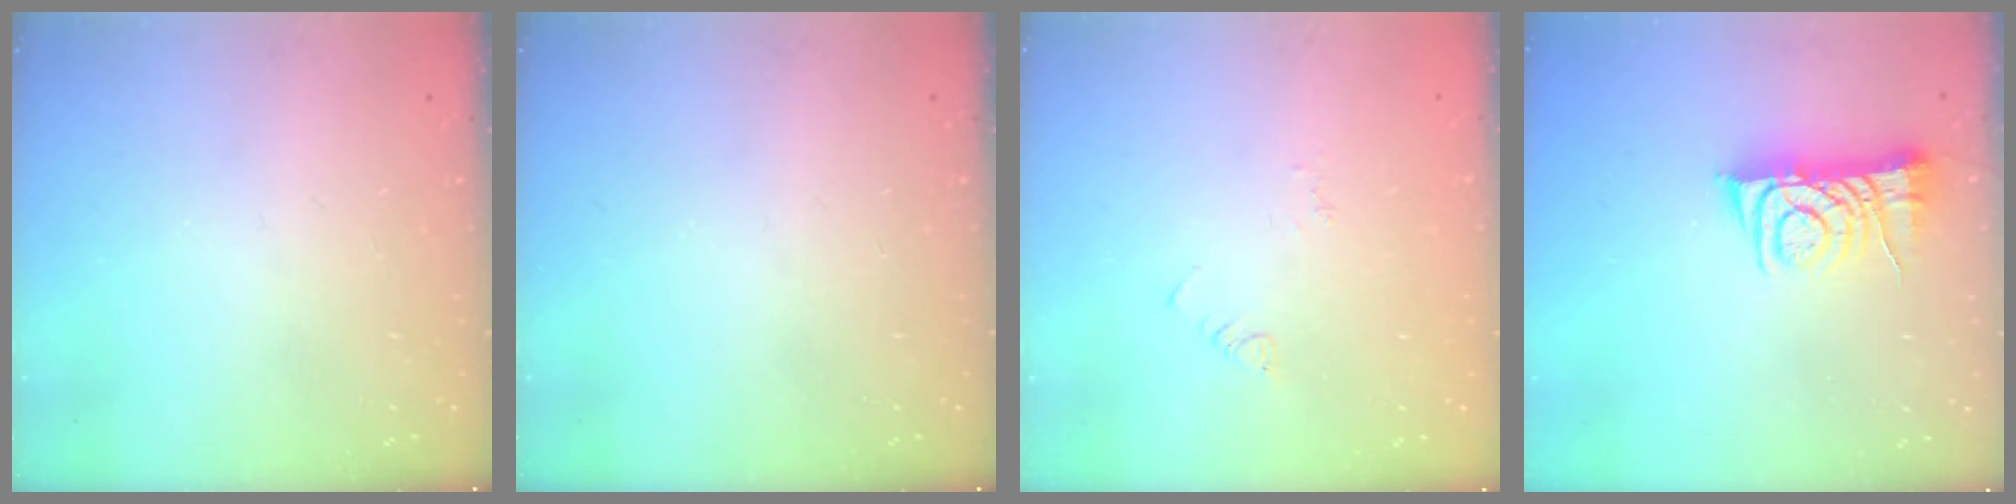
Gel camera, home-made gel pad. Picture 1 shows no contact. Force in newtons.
{"total": 0.0}
{"total": 2.5, "press": 2.5, "slide": 0.4}
{"total": 6.9, "press": 6.9, "slide": 0.9}